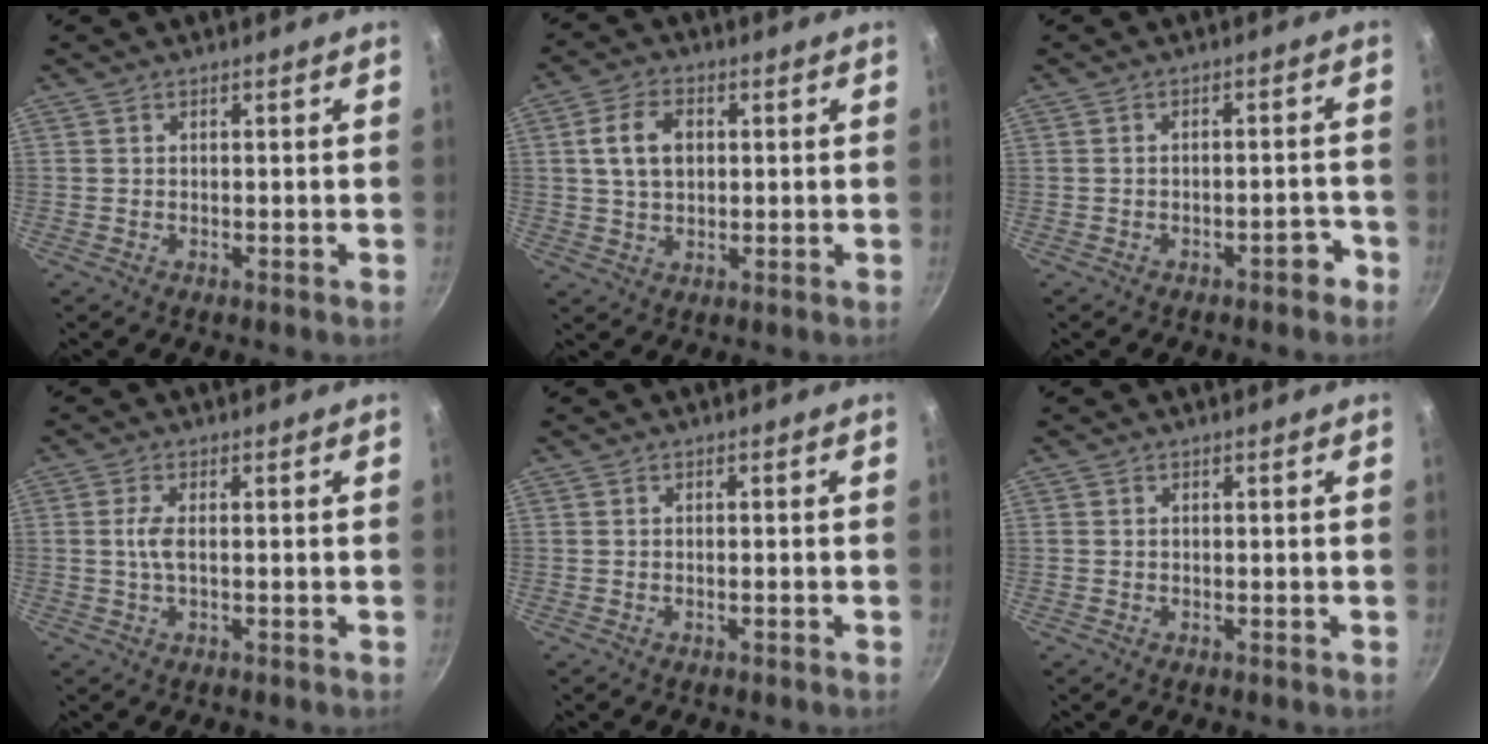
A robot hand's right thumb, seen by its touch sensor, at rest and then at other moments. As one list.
[{"total": 7.5, "force": [1.3, 5.1, 5.4], "torque": [-0.086, 0.007, 0.021]}, {"total": 3.3, "force": [-2.1, 1.4, 2.1], "torque": [-0.017, 0.031, -0.018]}, {"total": 3.0, "force": [-0.1, 0.9, 2.8], "torque": [-0.070, 0.003, -0.003]}, {"total": 0.6, "force": [-0.4, 0.1, 0.4], "torque": [-0.011, 0.006, -0.007]}, {"total": 0.0}]